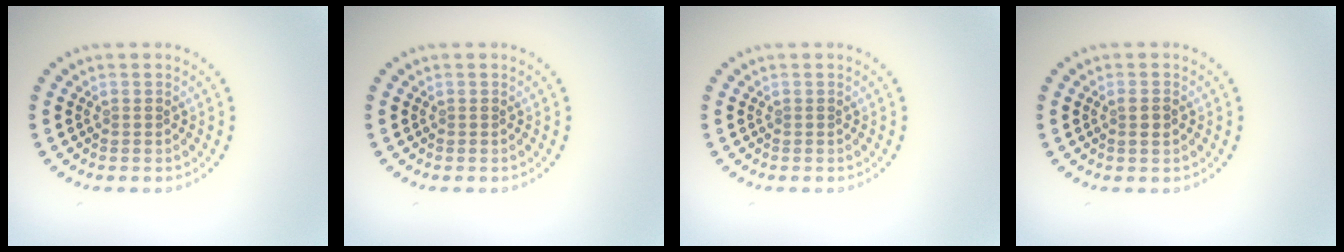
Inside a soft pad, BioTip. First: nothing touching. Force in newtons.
{"total": 0.0}
{"total": 0.0}
{"total": 1.2, "press": 1.1, "slide": 0.5}